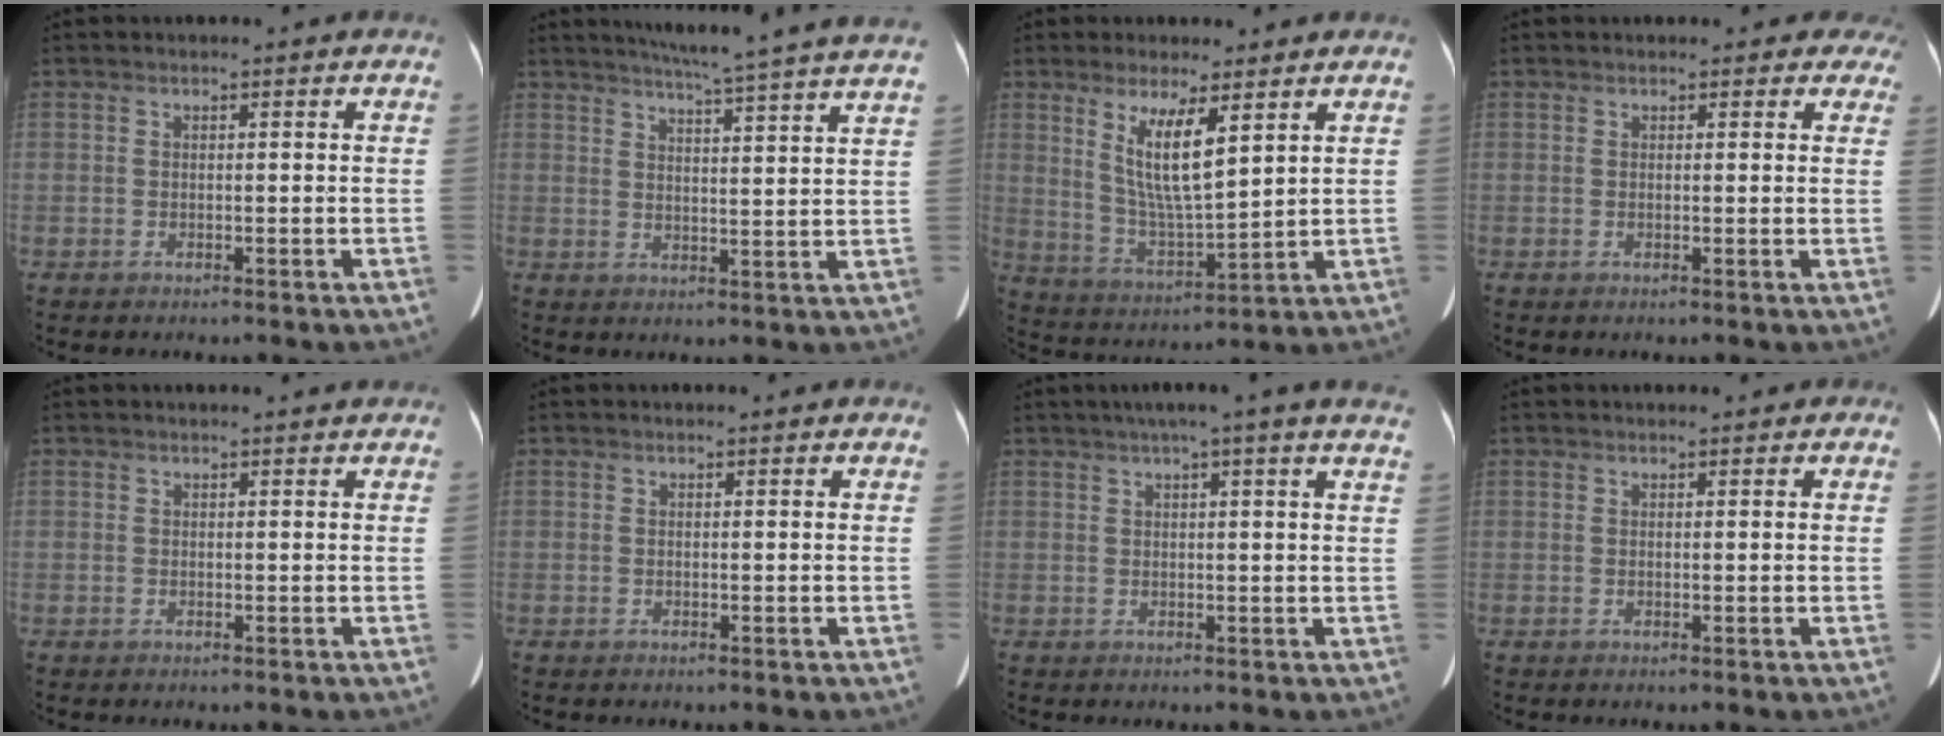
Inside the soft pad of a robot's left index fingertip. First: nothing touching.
{"total": 18.1, "force": [16.0, -1.7, 8.3], "torque": [-0.131, -0.030, 0.196]}
{"total": 8.9, "force": [3.9, 1.3, 7.9], "torque": [-0.151, -0.022, 0.081]}
{"total": 5.7, "force": [4.9, 2.6, 1.1], "torque": [0.024, -0.005, 0.032]}
{"total": 2.6, "force": [2.4, 0.8, 0.6], "torque": [-0.007, 0.022, 0.016]}
{"total": 0.0}
{"total": 10.3, "force": [8.1, -0.4, 6.4], "torque": [-0.089, 0.027, 0.079]}
{"total": 1.5, "force": [1.2, 0.7, 0.7], "torque": [-0.003, 0.008, 0.009]}